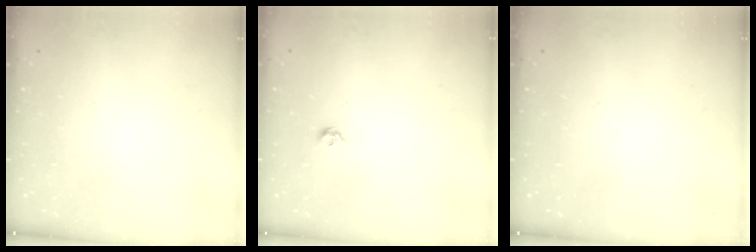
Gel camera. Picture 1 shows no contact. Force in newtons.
{"total": 4.4, "press": 4.3, "slide": 0.9}
{"total": 0.0}